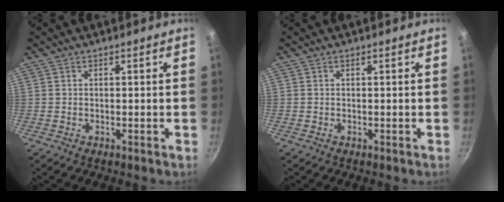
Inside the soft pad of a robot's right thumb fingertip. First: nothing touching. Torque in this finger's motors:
{"motor_torque": [-0.02, -0.15, -0.29, 0.21, 0.03]}